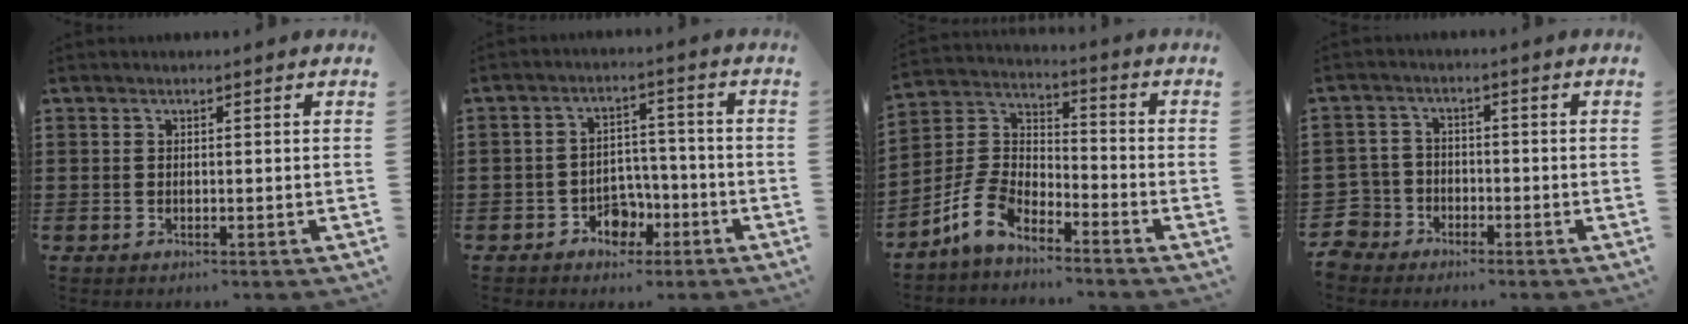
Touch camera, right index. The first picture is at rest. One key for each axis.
{"total": 5.0, "fx": -2.6, "fy": 3.8, "fz": 2.0, "tx": -0.031, "ty": 0.010, "tz": -0.049}
{"total": 8.2, "fx": -6.0, "fy": 3.9, "fz": 3.9, "tx": -0.114, "ty": 0.008, "tz": -0.125}
{"total": 4.5, "fx": -3.0, "fy": 3.3, "fz": 0.5, "tx": -0.051, "ty": -0.003, "tz": -0.072}